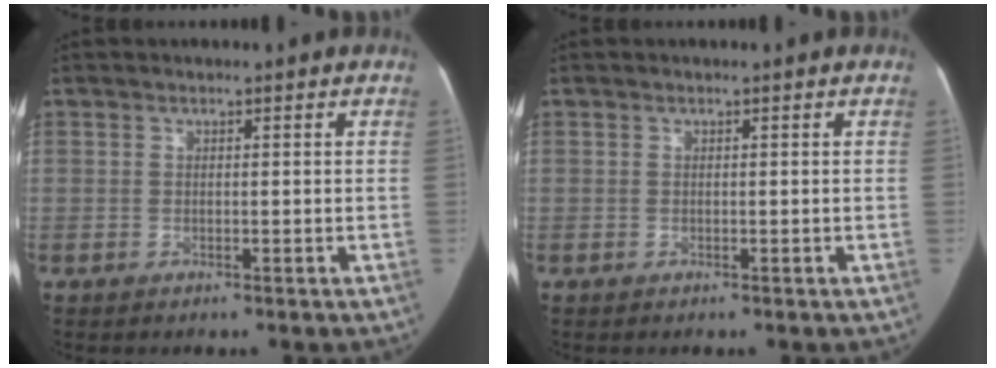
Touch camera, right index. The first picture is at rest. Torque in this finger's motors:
{"motor_torque": [-0.01, -0.01, 0.00, 0.01]}